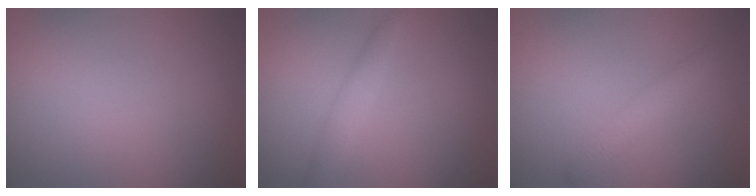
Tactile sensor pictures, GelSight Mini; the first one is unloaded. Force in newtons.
{"total": 1.7, "press": 1.7, "slide": 0.1}
{"total": 1.7, "press": 1.7, "slide": 0.1}